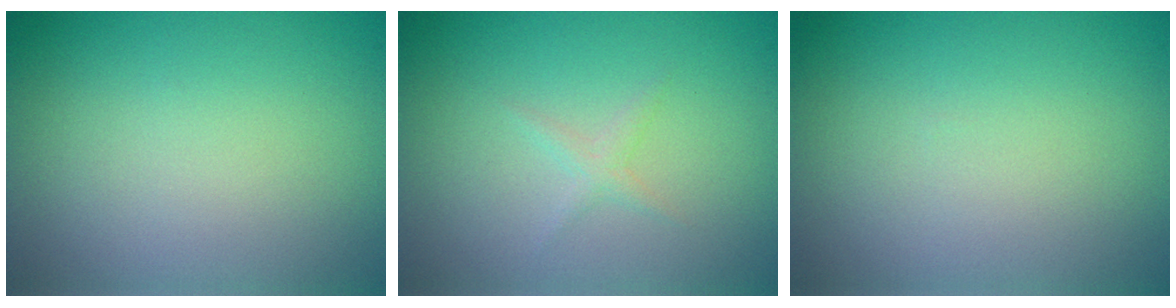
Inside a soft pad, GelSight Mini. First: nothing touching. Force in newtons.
{"total": 0.9, "press": 0.8, "slide": 0.1}
{"total": 0.0}